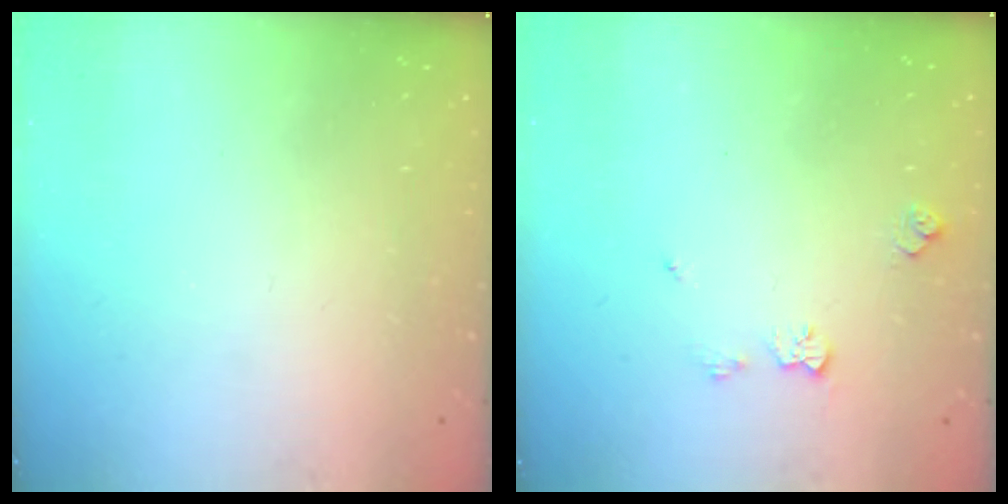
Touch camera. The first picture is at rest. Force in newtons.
{"total": 5.9, "press": 5.9, "slide": 0.8}